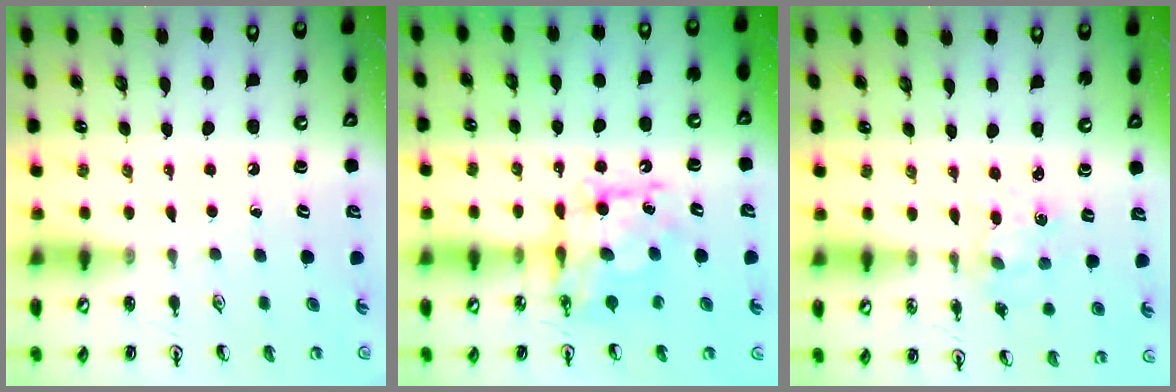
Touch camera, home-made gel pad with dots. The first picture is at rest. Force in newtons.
{"total": 9.8, "press": 9.8, "slide": 0.4}
{"total": 3.0, "press": 3.0, "slide": 0.3}